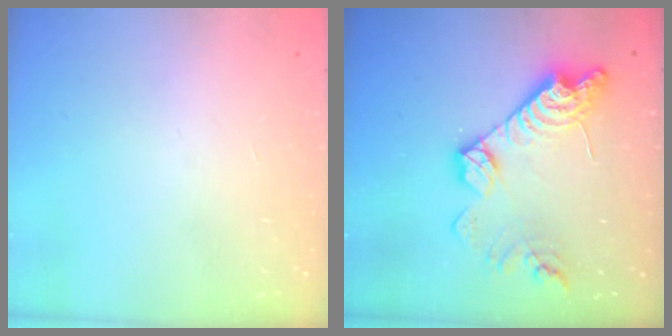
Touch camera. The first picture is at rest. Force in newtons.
{"total": 15.8, "press": 15.8, "slide": 1.2}